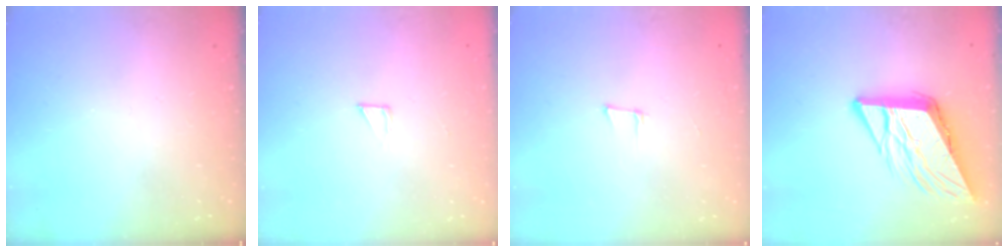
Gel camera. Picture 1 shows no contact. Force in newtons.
{"total": 2.3, "press": 2.3, "slide": 0.2}
{"total": 5.8, "press": 5.1, "slide": 2.8}
{"total": 11.0, "press": 10.7, "slide": 2.3}